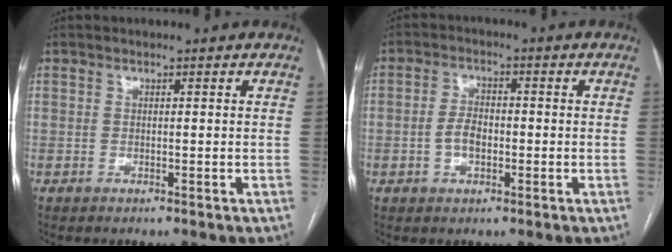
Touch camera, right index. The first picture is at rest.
{"total": 3.9, "force": [-0.9, 2.3, 3.0], "torque": [-0.062, 0.009, -0.017]}